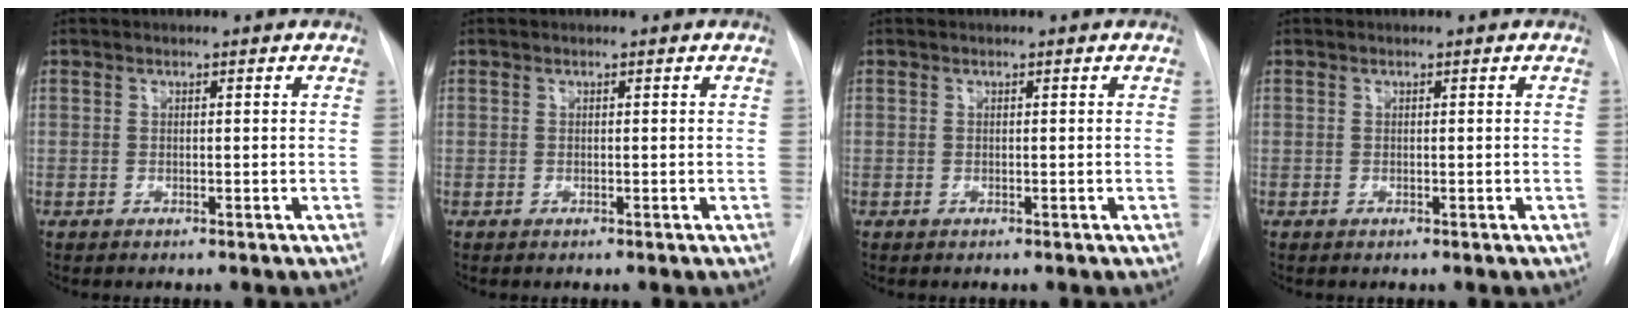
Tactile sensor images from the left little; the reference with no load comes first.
{"total": 0.0}
{"total": 0.0}
{"total": 0.0}